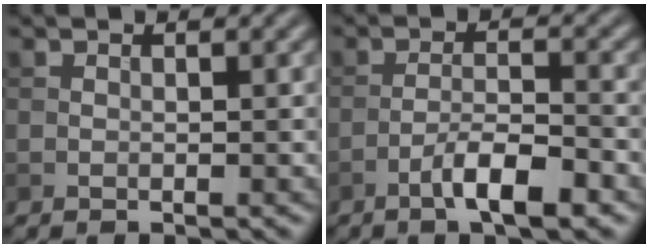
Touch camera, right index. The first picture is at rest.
{"total": 4.4, "force": [-2.6, 0.9, 3.4], "torque": [-0.062, 0.008, -0.050]}